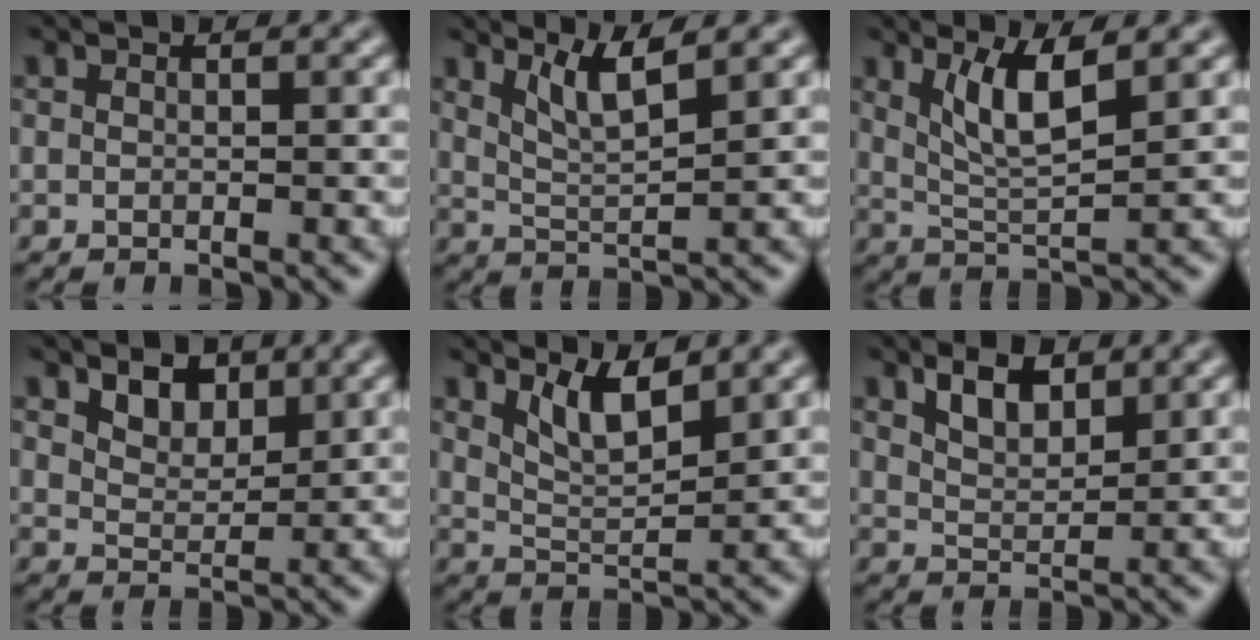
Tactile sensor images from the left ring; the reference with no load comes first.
{"total": 3.6, "force": [2.4, 0.6, 2.6], "torque": [-0.047, -0.004, 0.048]}
{"total": 4.4, "force": [2.0, 1.0, 3.8], "torque": [-0.080, -0.008, 0.042]}
{"total": 2.9, "force": [2.0, 1.6, 1.3], "torque": [-0.031, -0.010, 0.036]}
{"total": 3.7, "force": [2.5, 0.9, 2.5], "torque": [-0.049, -0.008, 0.050]}
{"total": 3.2, "force": [2.1, 1.5, 2.0], "torque": [-0.041, 0.000, 0.040]}